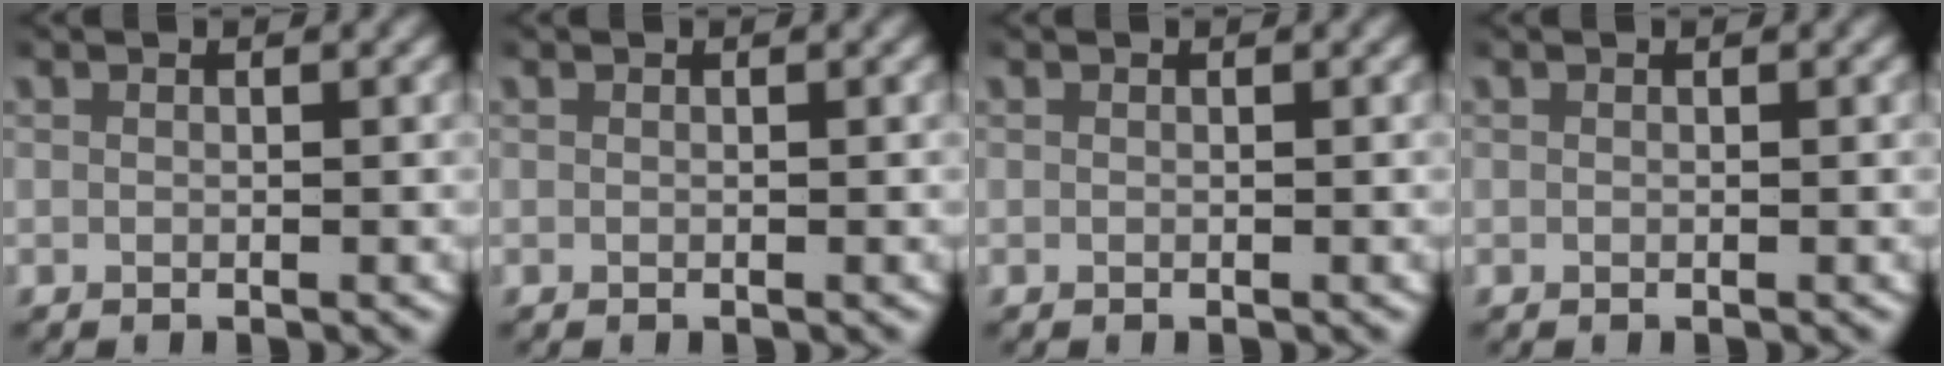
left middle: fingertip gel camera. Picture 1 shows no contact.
{"total": 0.0}
{"total": 0.0}
{"total": 0.0}